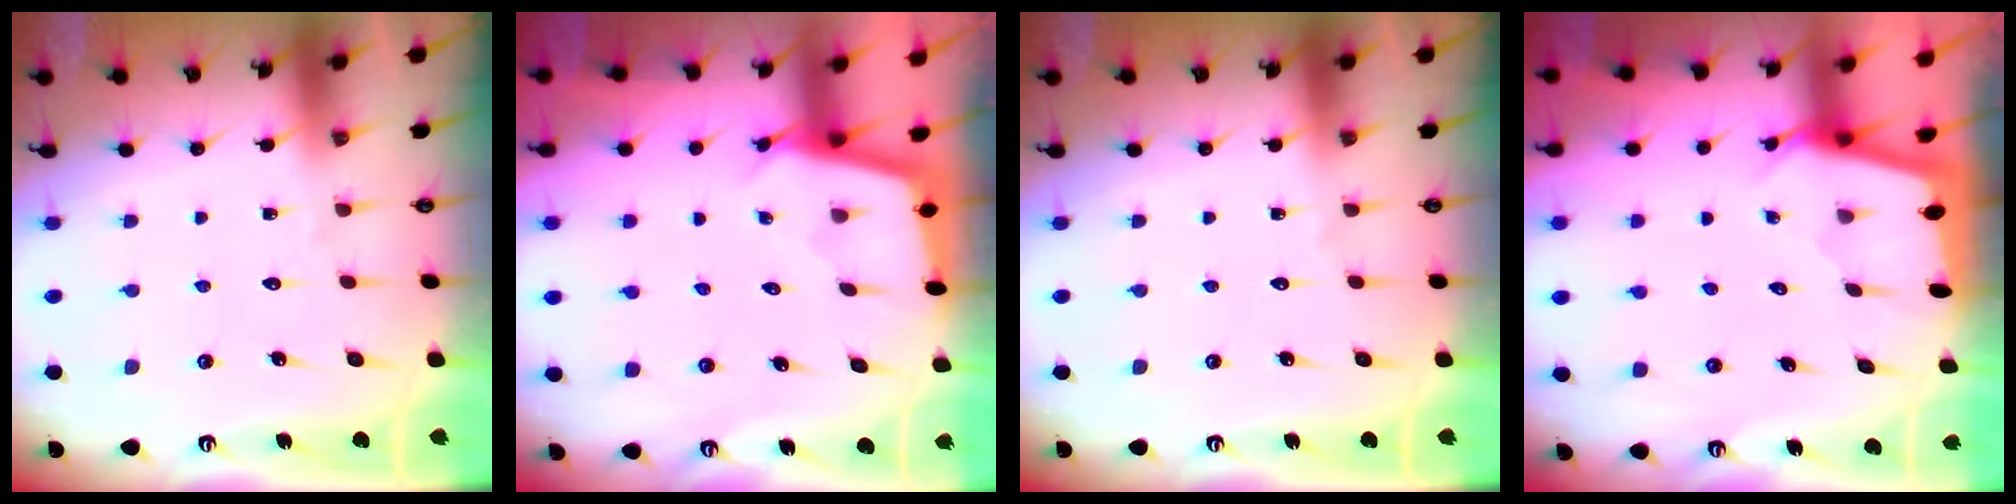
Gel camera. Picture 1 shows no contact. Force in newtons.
{"total": 2.5, "press": 2.5, "slide": 0.2}
{"total": 0.0}
{"total": 2.3, "press": 2.3, "slide": 0.3}